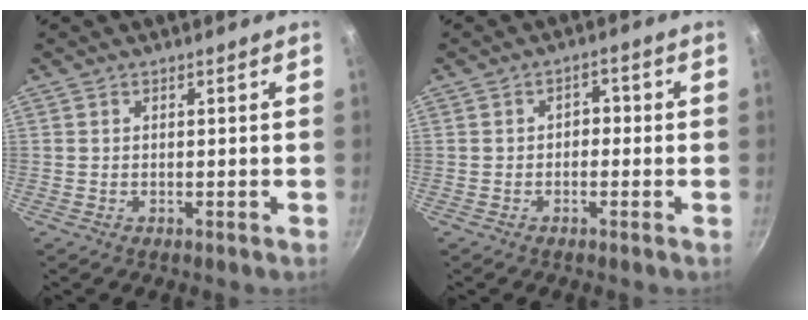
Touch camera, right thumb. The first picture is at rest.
{"total": 2.5, "force": [-0.4, 1.9, 1.6], "torque": [-0.006, 0.010, -0.011]}